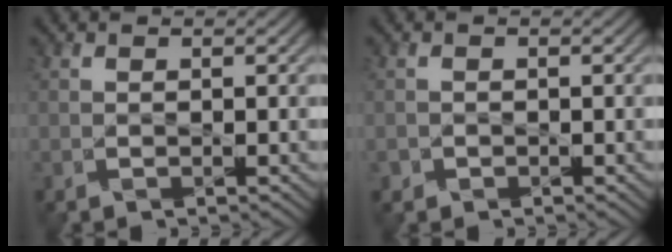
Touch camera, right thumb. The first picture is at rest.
{"total": 0.7, "force": [-0.4, 0.5, 0.1], "torque": [0.000, -0.003, -0.010]}